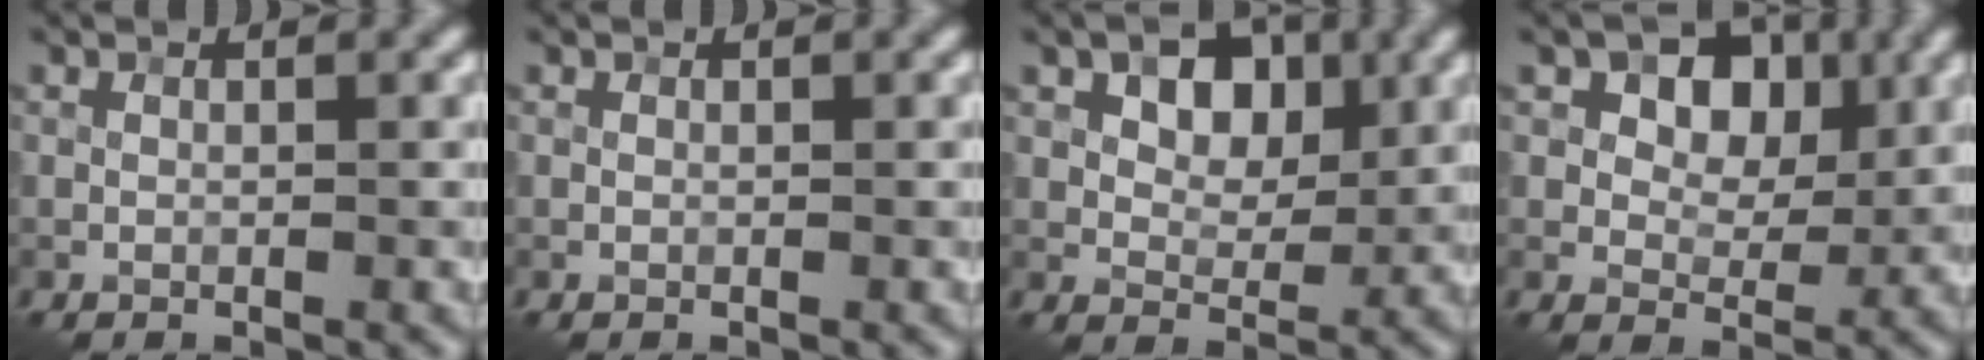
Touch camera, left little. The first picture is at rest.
{"total": 0.0}
{"total": 5.6, "force": [1.9, 3.6, 3.8], "torque": [-0.060, 0.002, 0.022]}
{"total": 6.2, "force": [2.0, 4.2, 4.0], "torque": [-0.061, 0.002, 0.017]}